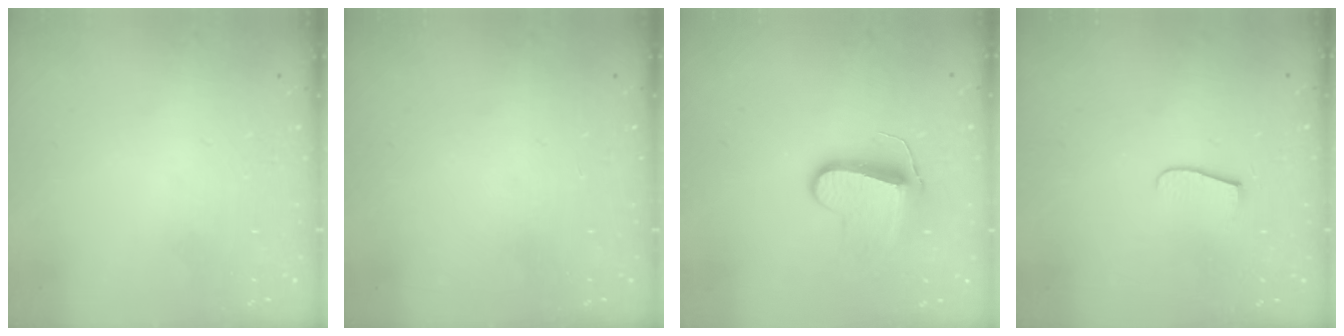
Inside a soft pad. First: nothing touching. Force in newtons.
{"total": 0.0}
{"total": 10.7, "press": 10.7, "slide": 0.7}
{"total": 6.2, "press": 6.2, "slide": 0.4}